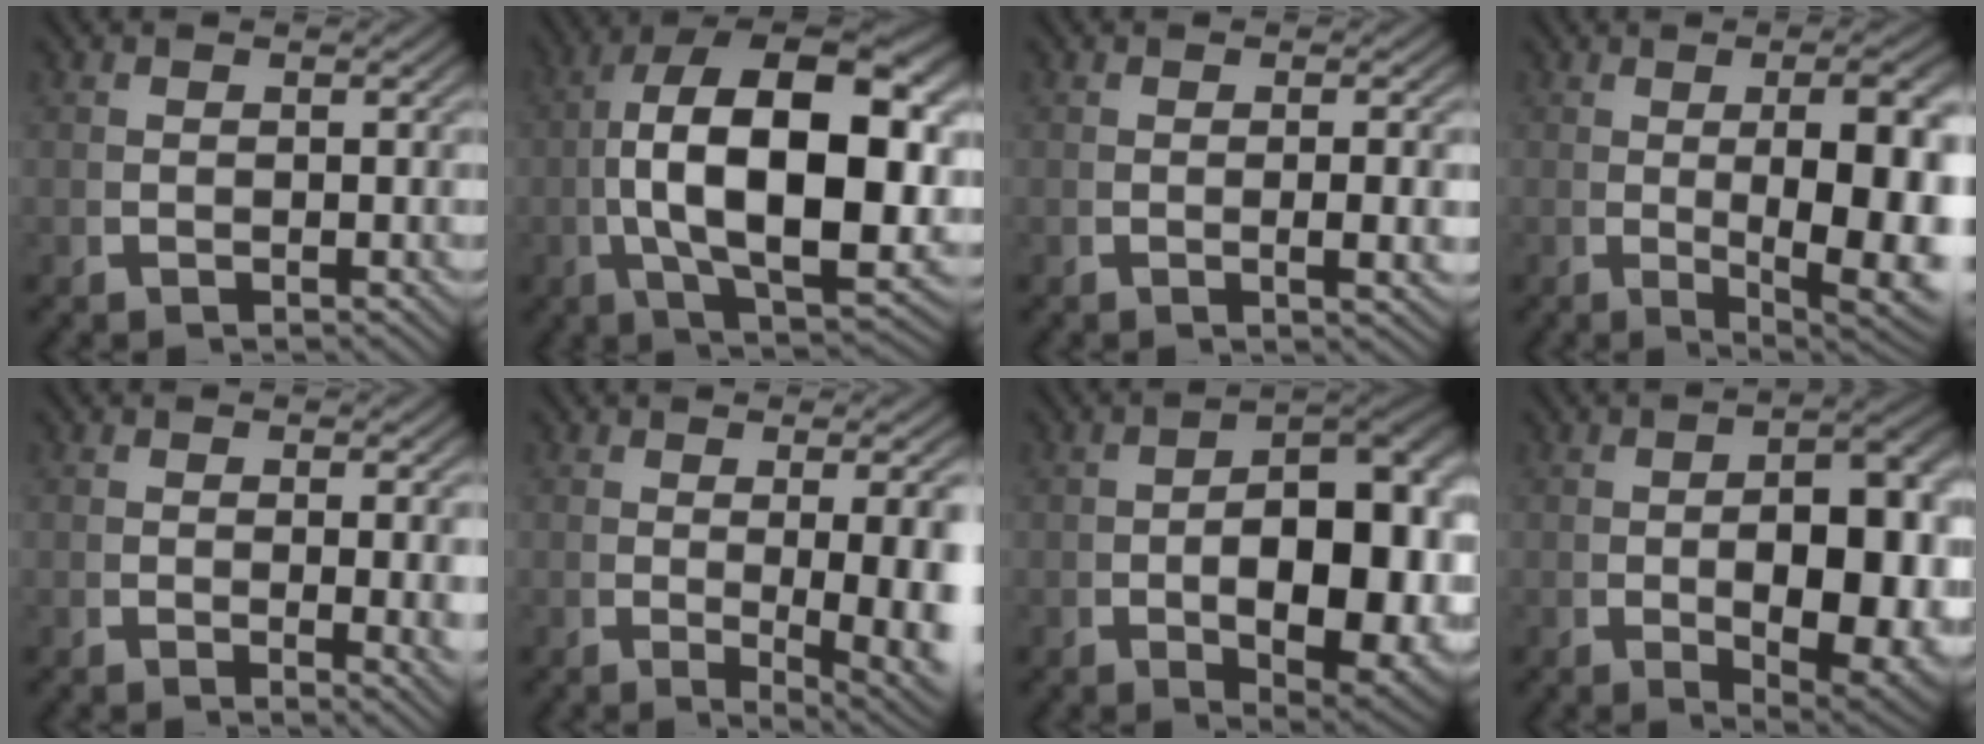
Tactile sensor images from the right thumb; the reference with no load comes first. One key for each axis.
{"total": 17.2, "fx": 0.0, "fy": 8.7, "fz": 14.9, "tx": -0.268, "ty": -0.063, "tz": 0.033}
{"total": 2.0, "fx": 0.0, "fy": 0.2, "fz": 2.0, "tx": -0.032, "ty": 0.002, "tz": 0.001}
{"total": 10.3, "fx": -0.9, "fy": 4.4, "fz": 9.3, "tx": -0.131, "ty": -0.023, "tz": 0.006}
{"total": 2.4, "fx": 0.3, "fy": 0.5, "fz": 2.3, "tx": -0.033, "ty": -0.008, "tz": 0.008}
{"total": 6.0, "fx": -0.7, "fy": 2.2, "fz": 5.5, "tx": -0.080, "ty": -0.016, "tz": -0.001}
{"total": 14.0, "fx": -1.4, "fy": 7.3, "fz": 11.8, "tx": -0.181, "ty": -0.043, "tz": 0.005}
{"total": 11.2, "fx": -1.5, "fy": 5.3, "fz": 9.7, "tx": -0.150, "ty": -0.032, "tz": -0.002}